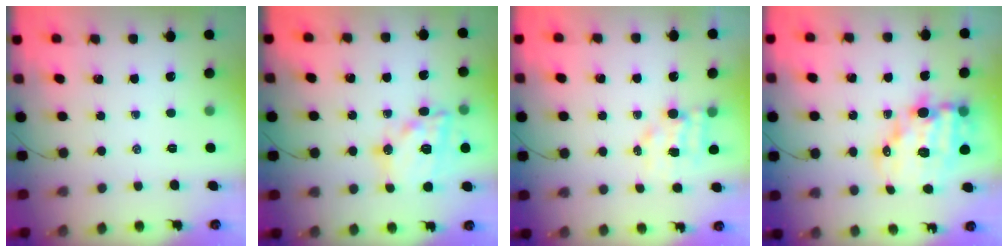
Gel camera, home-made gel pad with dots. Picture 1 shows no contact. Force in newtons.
{"total": 18.1, "press": 17.8, "slide": 3.0}
{"total": 5.4, "press": 5.4, "slide": 0.5}
{"total": 15.0, "press": 14.6, "slide": 3.4}